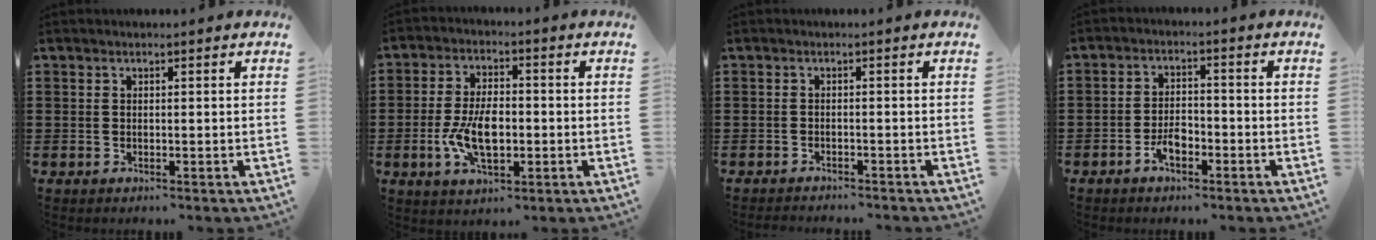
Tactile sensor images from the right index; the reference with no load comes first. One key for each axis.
{"total": 8.0, "fx": -1.3, "fy": 4.1, "fz": 6.8, "tx": -0.145, "ty": 0.001, "tz": -0.027}
{"total": 1.0, "fx": -1.0, "fy": 0.0, "fz": 0.0, "tx": -0.003, "ty": 0.002, "tz": -0.023}
{"total": 3.7, "fx": -2.1, "fy": 1.7, "fz": 2.6, "tx": -0.052, "ty": 0.002, "tz": -0.041}